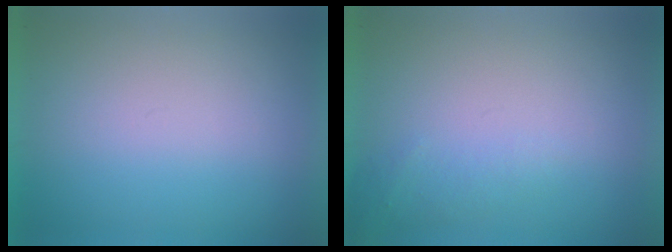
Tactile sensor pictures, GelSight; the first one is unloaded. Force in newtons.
{"total": 1.3}